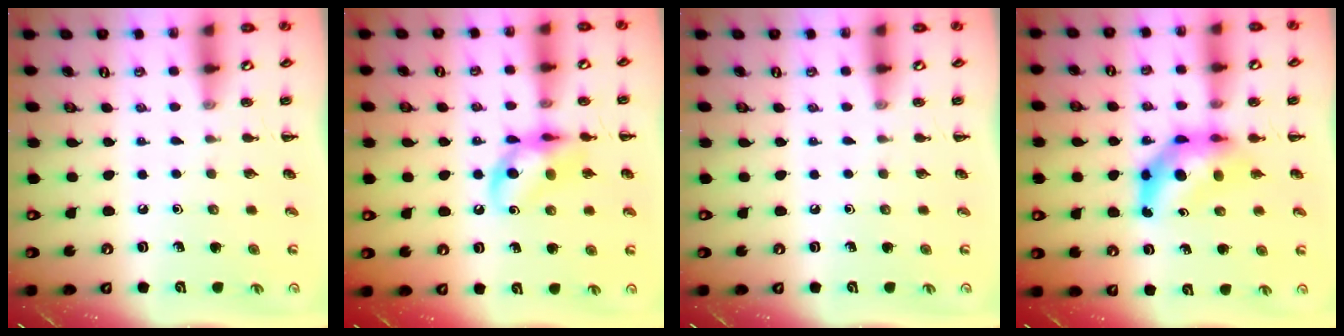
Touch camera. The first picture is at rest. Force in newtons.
{"total": 13.8, "press": 13.6, "slide": 2.5}
{"total": 0.0}
{"total": 7.5, "press": 7.3, "slide": 1.9}